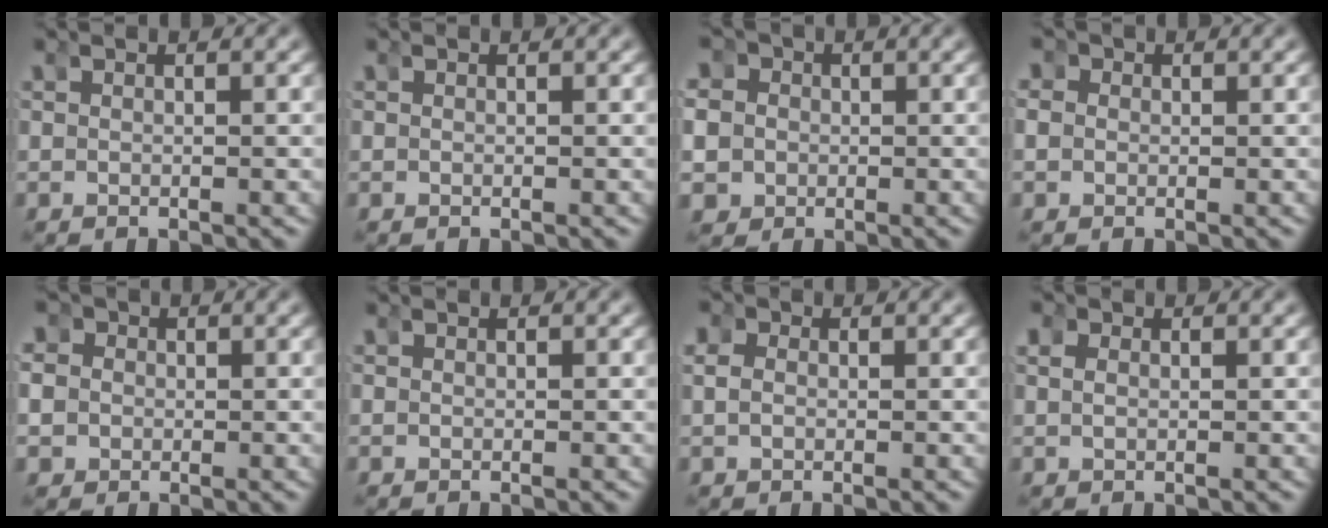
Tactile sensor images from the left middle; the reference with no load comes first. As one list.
[{"total": 0.0}, {"total": 6.7, "force": [-0.1, 6.3, 2.5], "torque": [-0.076, -0.013, -0.011]}, {"total": 2.5, "force": [0.1, 2.3, 0.8], "torque": [-0.032, -0.003, -0.002]}, {"total": 4.7, "force": [-0.1, 4.4, 1.6], "torque": [-0.056, -0.006, -0.008]}, {"total": 0.0}, {"total": 2.4, "force": [0.1, 2.2, 1.1], "torque": [-0.038, -0.006, 0.002]}, {"total": 1.7, "force": [0.4, 1.4, 0.8], "torque": [-0.028, -0.007, 0.011]}]